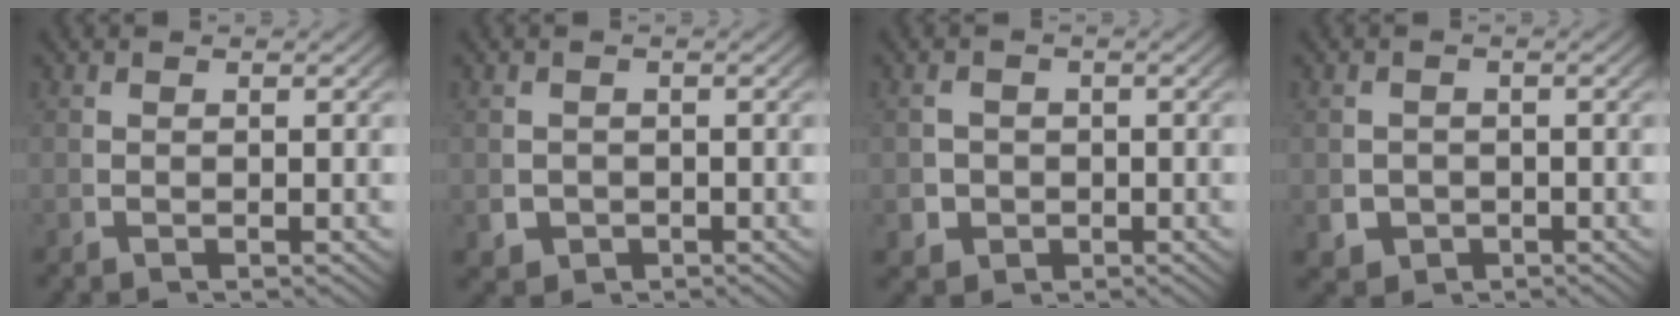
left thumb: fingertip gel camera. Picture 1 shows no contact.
{"total": 2.9, "force": [-1.0, 2.5, 1.0], "torque": [-0.028, -0.020, -0.006]}
{"total": 3.9, "force": [-1.0, 3.5, 1.5], "torque": [-0.035, -0.019, -0.007]}
{"total": 3.7, "force": [-1.4, 3.1, 1.4], "torque": [-0.034, -0.024, -0.013]}